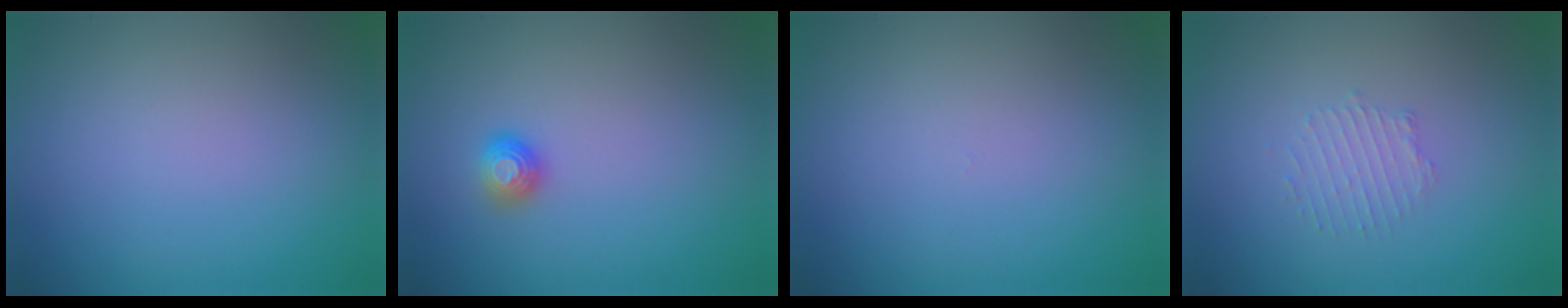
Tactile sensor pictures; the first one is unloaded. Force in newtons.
{"total": 1.1, "press": 1.1, "slide": 0.2}
{"total": 0.0}
{"total": 1.3, "press": 0.7, "slide": 1.1}